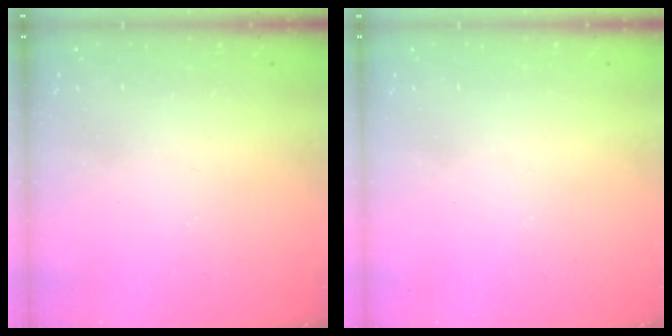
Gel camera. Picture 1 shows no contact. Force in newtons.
{"total": 0.0}